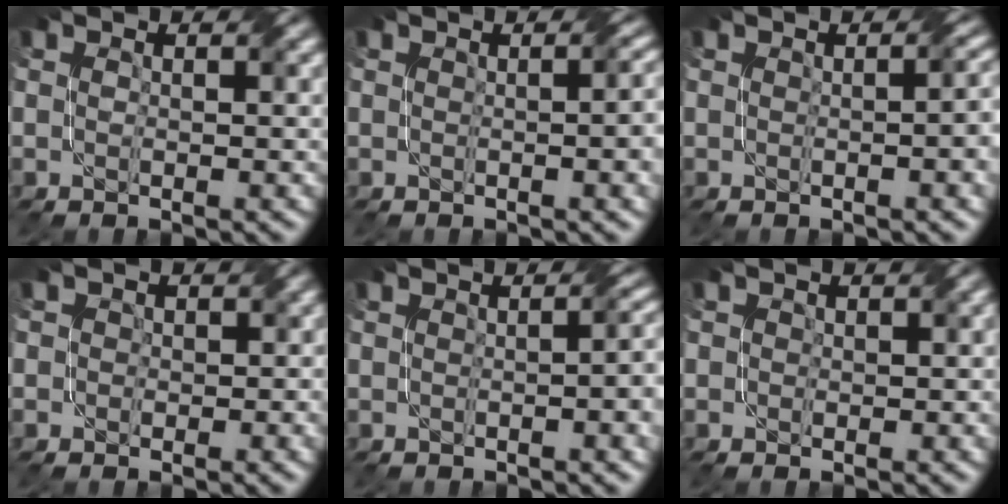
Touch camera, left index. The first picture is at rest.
{"total": 3.8, "force": [0.2, 1.4, 3.5], "torque": [-0.023, 0.013, 0.004]}
{"total": 3.7, "force": [0.1, 1.3, 3.4], "torque": [-0.023, 0.012, 0.003]}
{"total": 2.2, "force": [0.5, 2.1, 0.8], "torque": [0.003, 0.007, -0.009]}
{"total": 3.4, "force": [0.0, 1.1, 3.2], "torque": [-0.028, 0.011, 0.003]}
{"total": 0.8, "force": [0.3, 0.7, 0.2], "torque": [-0.001, 0.001, -0.003]}